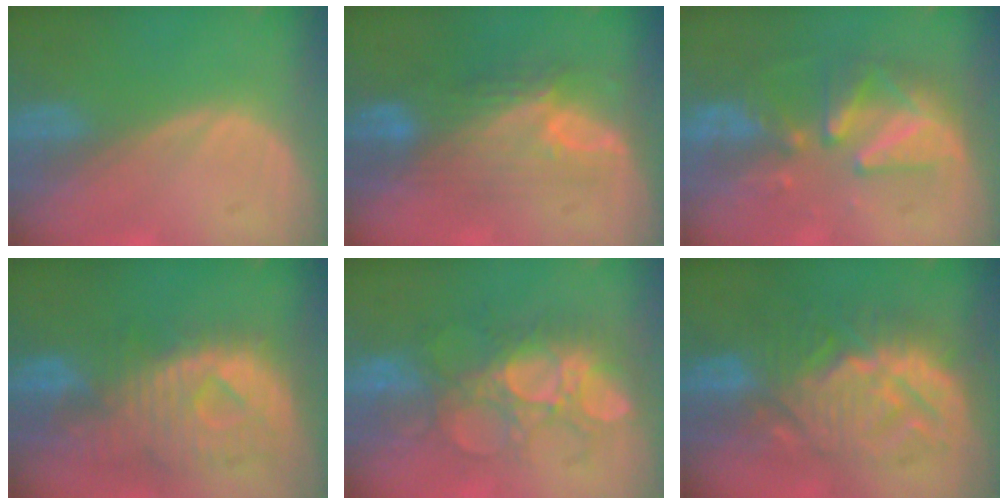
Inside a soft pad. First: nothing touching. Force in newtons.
{"total": 7.5, "press": 7.4, "slide": 1.3}
{"total": 8.3, "press": 8.1, "slide": 1.9}
{"total": 11.2, "press": 9.7, "slide": 5.6}
{"total": 9.0, "press": 8.9, "slide": 1.1}
{"total": 11.0, "press": 10.9, "slide": 0.8}